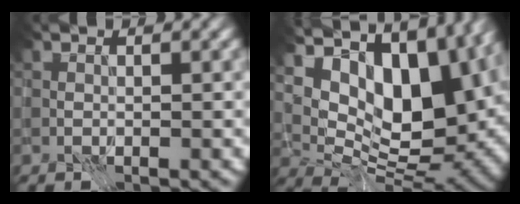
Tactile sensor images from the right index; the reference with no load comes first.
{"total": 17.9, "force": [8.2, 9.6, 12.7], "torque": [-0.201, 0.054, 0.152]}